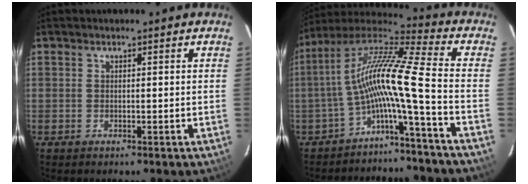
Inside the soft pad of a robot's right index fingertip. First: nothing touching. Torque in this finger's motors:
{"motor_torque": [1.42, -0.72, 1.05, 0.21]}